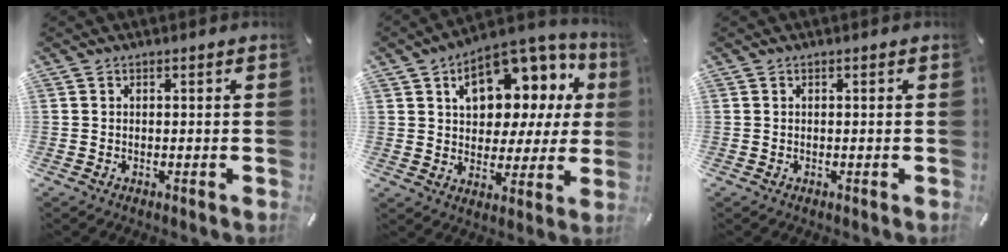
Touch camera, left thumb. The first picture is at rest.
{"total": 14.1, "force": [6.9, 9.1, 8.3], "torque": [-0.121, -0.047, 0.122]}
{"total": 0.0}